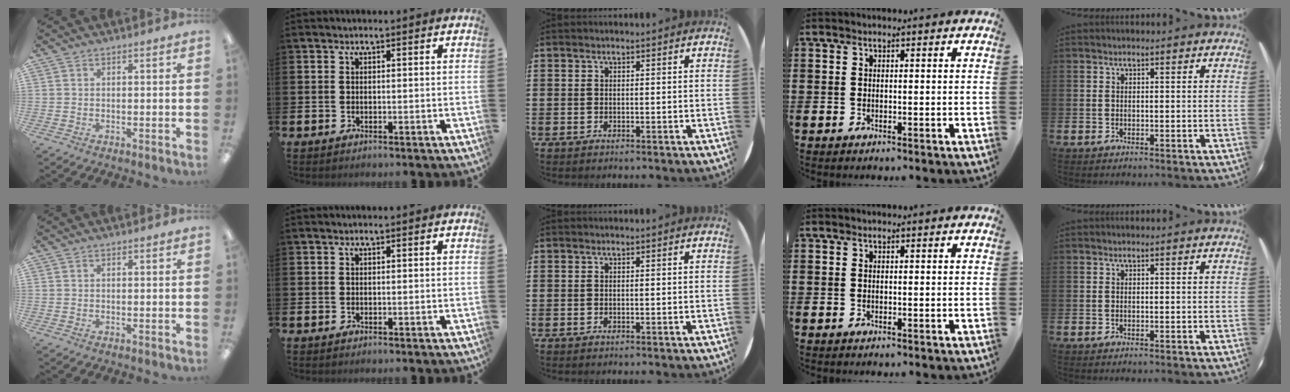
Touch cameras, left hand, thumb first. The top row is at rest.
{}